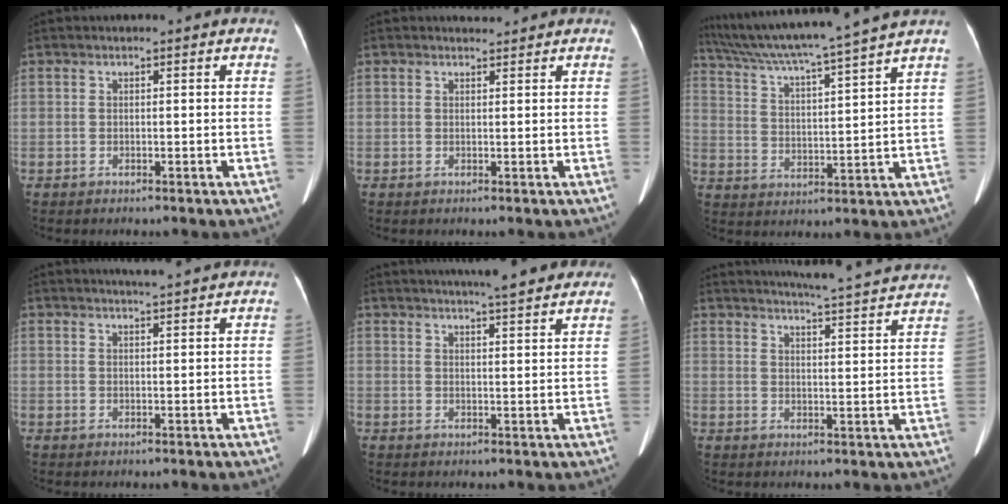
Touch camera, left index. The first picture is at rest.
{"total": 1.2, "force": [1.2, 0.1, -0.1], "torque": [-0.010, 0.001, 0.022]}
{"total": 17.1, "force": [14.7, -2.2, 8.4], "torque": [-0.149, -0.006, 0.228]}
{"total": 5.0, "force": [4.6, 0.0, 1.8], "torque": [-0.030, 0.017, 0.060]}
{"total": 11.9, "force": [10.5, 1.5, 5.5], "torque": [-0.071, 0.017, 0.126]}
{"total": 18.5, "force": [17.5, 0.5, 6.0], "torque": [-0.092, -0.020, 0.211]}